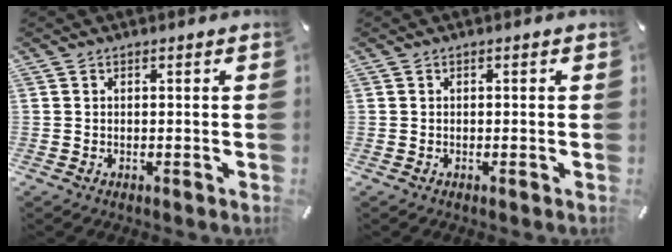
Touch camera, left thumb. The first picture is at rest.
{"total": 0.0}